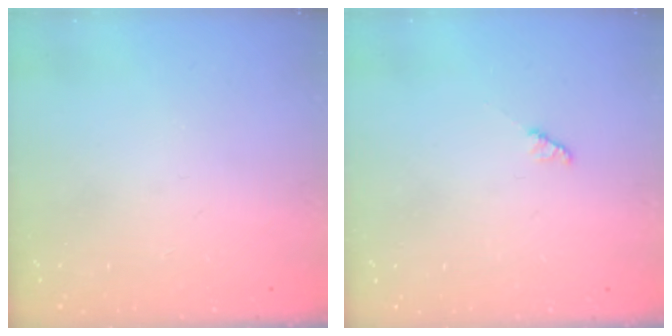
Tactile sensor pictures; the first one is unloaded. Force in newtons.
{"total": 2.2, "press": 2.2, "slide": 0.3}